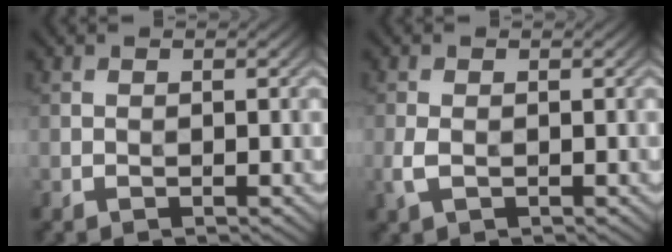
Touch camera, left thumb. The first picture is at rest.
{"total": 2.2, "force": [-0.5, 1.3, 1.8], "torque": [-0.052, -0.005, -0.012]}